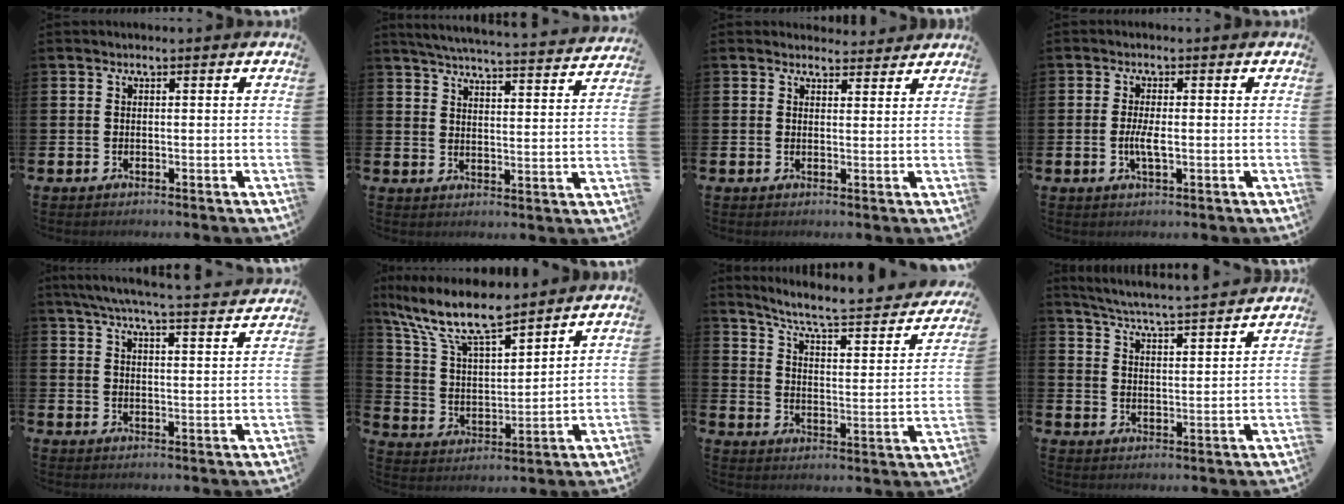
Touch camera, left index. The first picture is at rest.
{"total": 5.4, "force": [5.2, -0.1, 1.1], "torque": [-0.035, -0.044, 0.088]}
{"total": 2.5, "force": [2.4, 0.7, -0.1], "torque": [0.006, -0.012, 0.042]}
{"total": 2.7, "force": [-0.3, 0.7, 2.5], "torque": [-0.038, -0.003, -0.009]}
{"total": 6.5, "force": [6.2, 0.1, 2.2], "torque": [-0.057, -0.042, 0.106]}
{"total": 10.9, "force": [9.4, 2.3, 5.0], "torque": [-0.138, -0.043, 0.168]}
{"total": 6.4, "force": [5.5, 1.2, 3.1], "torque": [-0.079, -0.044, 0.082]}
{"total": 5.4, "force": [5.2, -0.4, 1.1], "torque": [-0.043, -0.045, 0.087]}